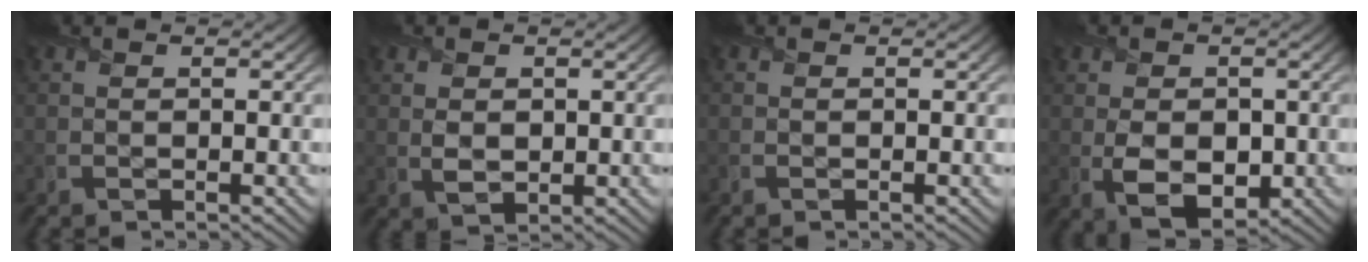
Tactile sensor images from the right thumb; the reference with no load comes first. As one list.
[{"total": 2.7, "force": [0.5, 1.9, 1.9], "torque": [-0.046, 0.001, 0.012]}, {"total": 0.0}, {"total": 5.9, "force": [-0.6, 4.0, 4.4], "torque": [-0.087, -0.010, -0.007]}]